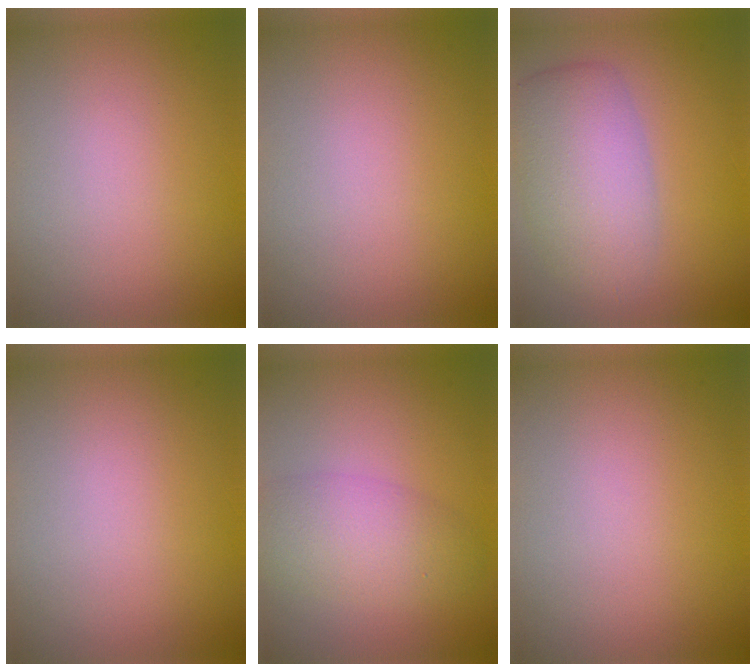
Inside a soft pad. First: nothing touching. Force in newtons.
{"total": 0.0}
{"total": 6.0, "press": 6.0, "slide": 0.4}
{"total": 0.0}
{"total": 4.3, "press": 4.3, "slide": 0.2}
{"total": 0.0}